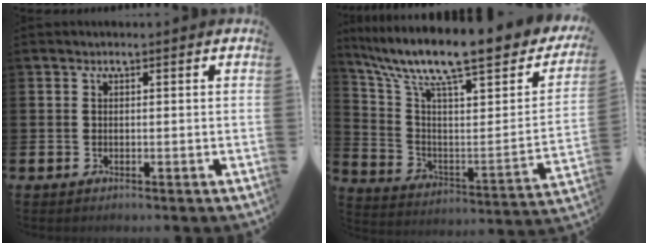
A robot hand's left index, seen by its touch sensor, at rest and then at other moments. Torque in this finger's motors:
{"motor_torque": [0.86, -1.28, 1.05, 0.21]}